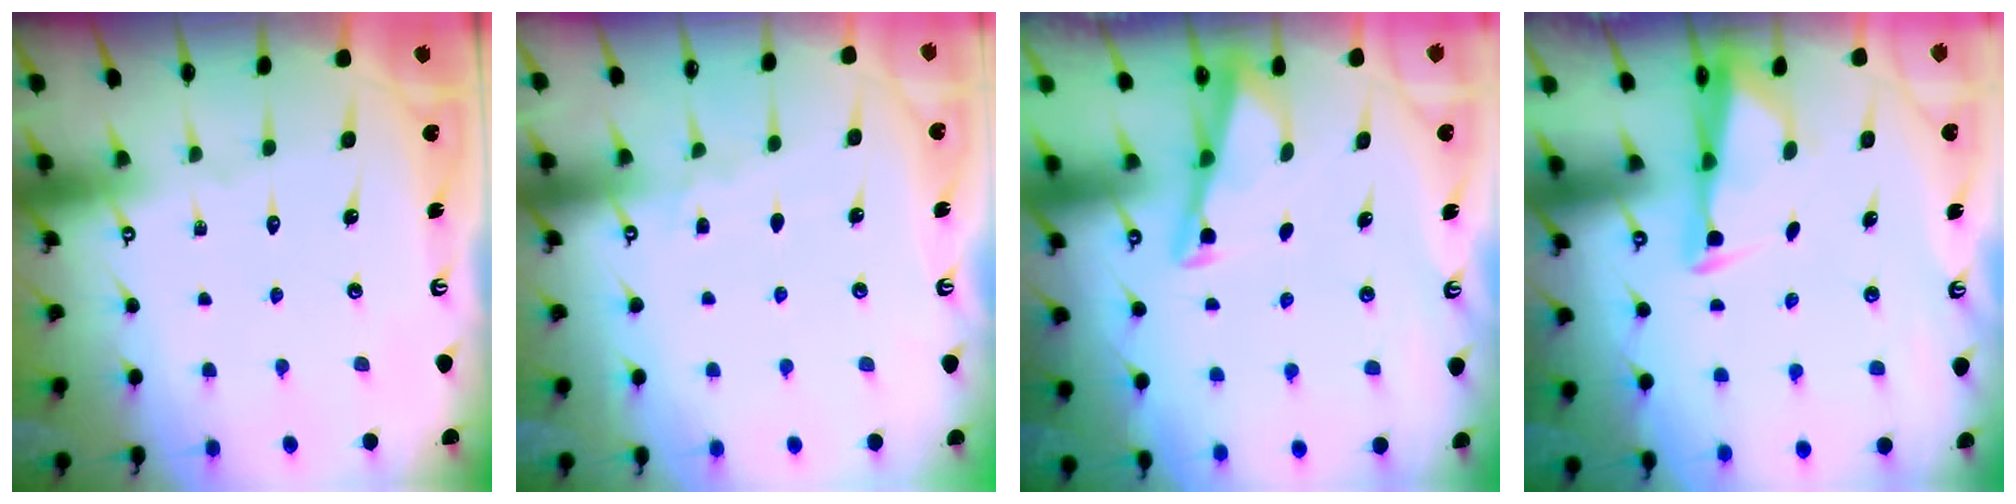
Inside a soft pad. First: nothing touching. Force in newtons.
{"total": 3.5, "press": 3.4, "slide": 0.4}
{"total": 3.4, "press": 3.4, "slide": 0.3}
{"total": 2.9, "press": 2.8, "slide": 0.8}